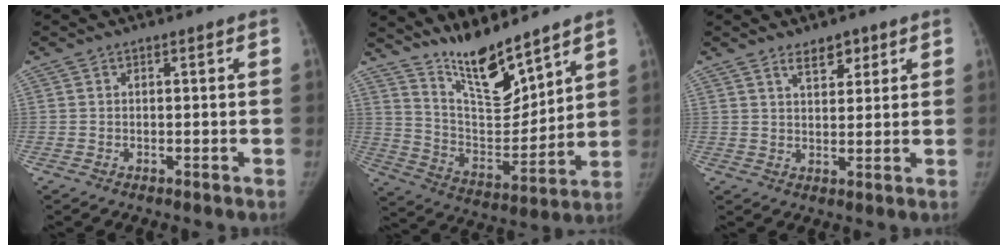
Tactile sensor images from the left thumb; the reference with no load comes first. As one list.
[{"total": 14.6, "force": [12.0, 3.7, 7.5], "torque": [-0.094, -0.090, 0.226]}, {"total": 4.5, "force": [2.9, 2.4, 2.3], "torque": [-0.012, -0.019, 0.048]}]